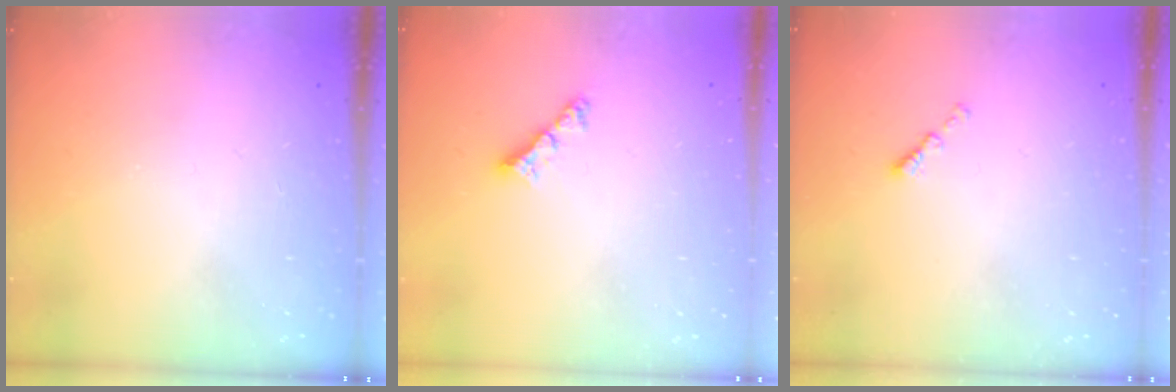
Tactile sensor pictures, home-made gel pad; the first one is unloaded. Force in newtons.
{"total": 4.2, "press": 4.2, "slide": 0.2}
{"total": 0.0}